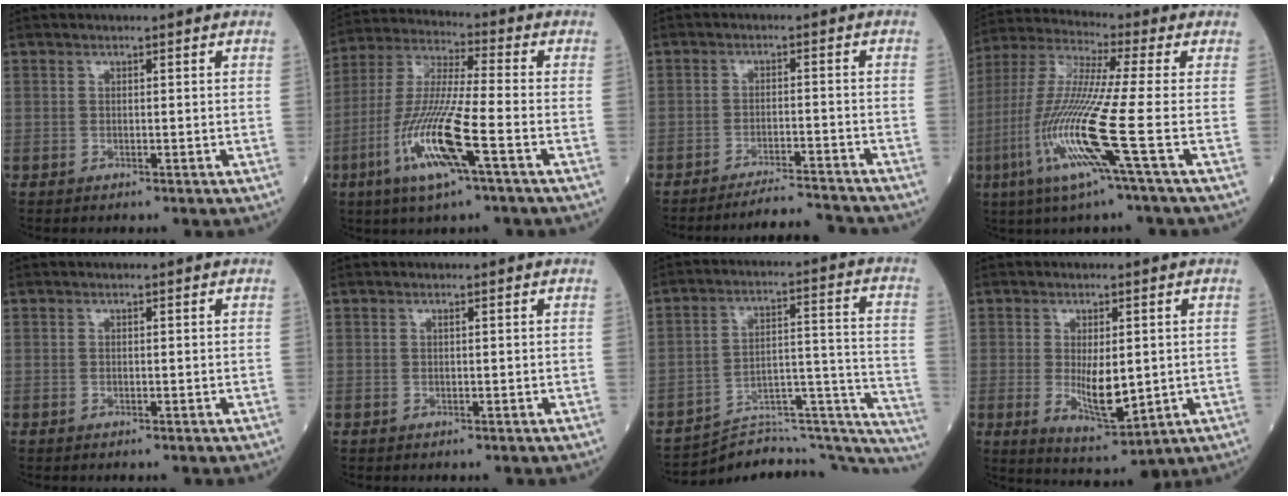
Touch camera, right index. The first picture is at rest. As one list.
[{"total": 14.3, "force": [-5.6, 0.3, 13.2], "torque": [-0.278, -0.015, -0.108]}, {"total": 7.7, "force": [-7.7, -1.0, 0.5], "torque": [-0.010, -0.002, -0.120]}, {"total": 15.0, "force": [-5.1, -1.7, 14.0], "torque": [-0.305, -0.023, -0.109]}, {"total": 0.0}, {"total": 0.0}, {"total": 23.6, "force": [-22.8, 3.9, 4.6], "torque": [-0.022, 0.059, -0.298]}, {"total": 7.5, "force": [-0.6, 2.2, 7.2], "torque": [-0.126, -0.020, 0.002]}]